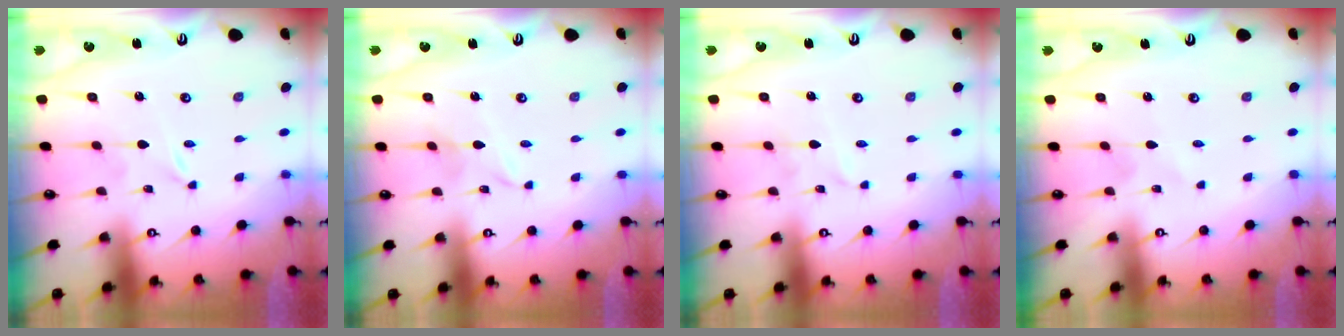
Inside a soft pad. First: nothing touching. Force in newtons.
{"total": 3.4, "press": 3.3, "slide": 0.4}
{"total": 1.9, "press": 1.9, "slide": 0.3}
{"total": 2.0, "press": 2.0, "slide": 0.3}